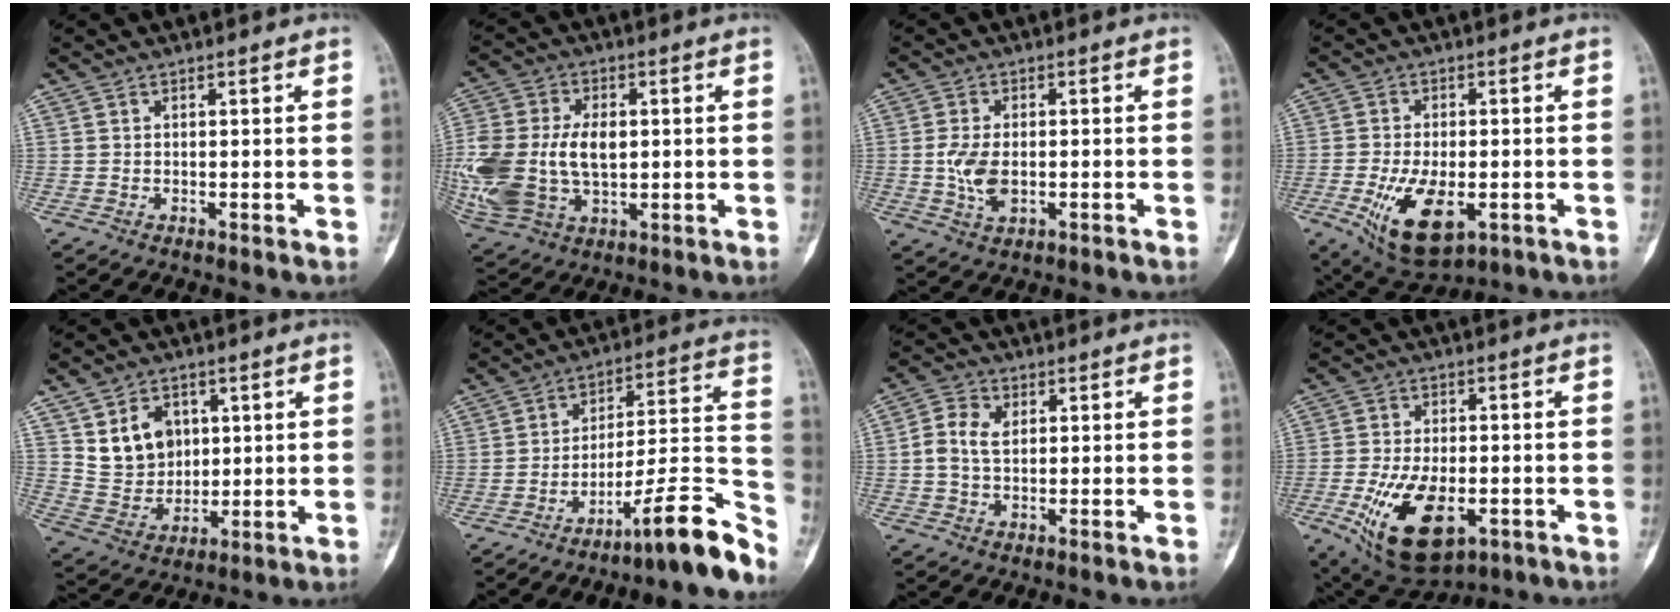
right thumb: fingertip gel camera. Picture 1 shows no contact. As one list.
[{"total": 22.5, "force": [-0.6, 14.7, 17.0], "torque": [-0.406, -0.003, 0.009]}, {"total": 7.1, "force": [-1.0, 4.0, 5.8], "torque": [-0.118, 0.001, -0.014]}, {"total": 12.2, "force": [-4.0, 6.0, 9.8], "torque": [-0.162, -0.005, -0.055]}, {"total": 10.4, "force": [3.6, 8.1, 5.4], "torque": [-0.061, -0.022, 0.078]}, {"total": 16.3, "force": [-11.8, 1.8, 11.1], "torque": [-0.137, 0.115, -0.176]}, {"total": 5.5, "force": [0.6, 3.8, 3.9], "torque": [-0.083, 0.014, 0.010]}, {"total": 15.1, "force": [-5.3, 7.8, 11.8], "torque": [-0.196, 0.003, -0.074]}]